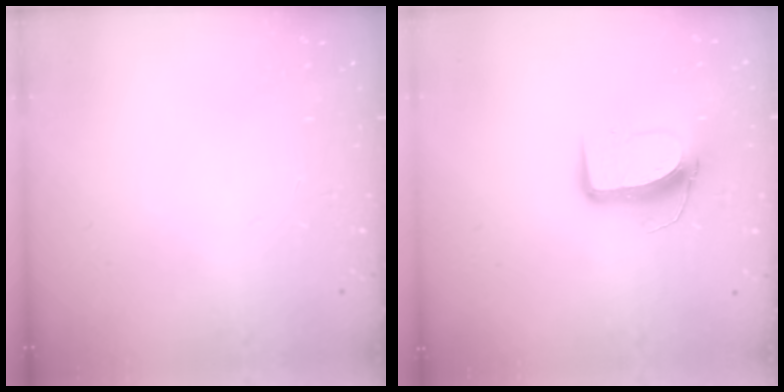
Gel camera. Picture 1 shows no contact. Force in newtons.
{"total": 9.7, "press": 9.7, "slide": 0.6}